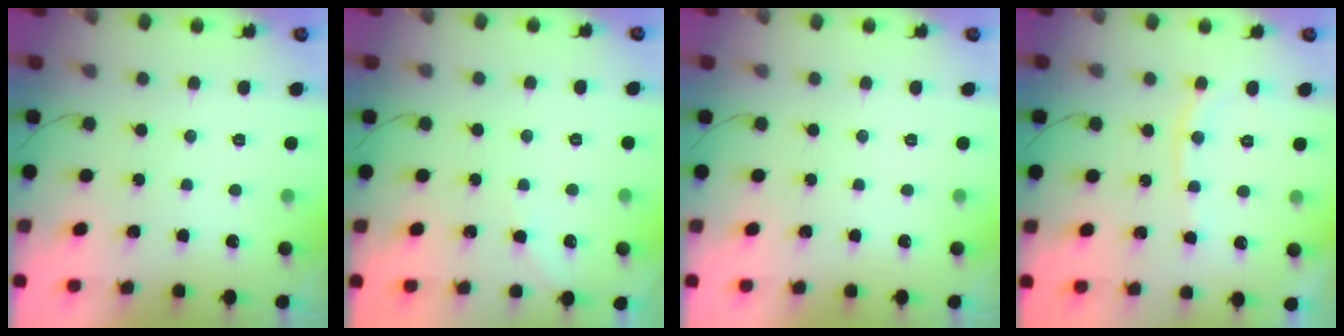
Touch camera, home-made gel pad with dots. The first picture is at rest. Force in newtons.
{"total": 2.2, "press": 2.2, "slide": 0.3}
{"total": 0.0}
{"total": 7.7, "press": 7.6, "slide": 1.0}